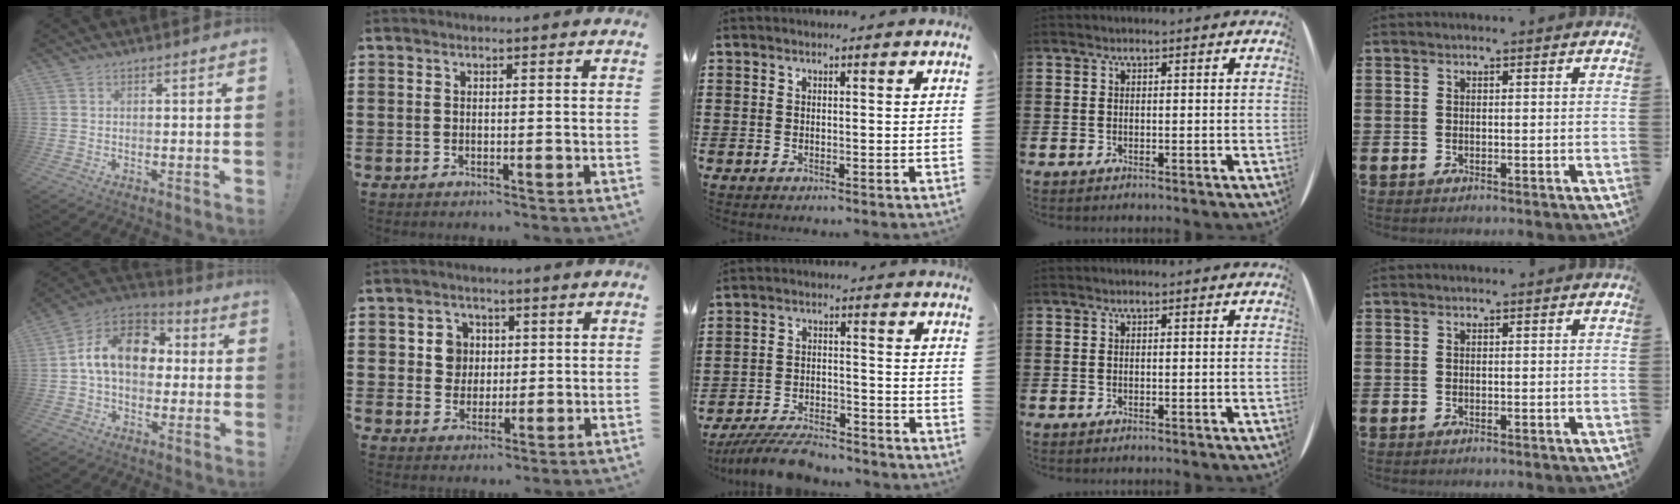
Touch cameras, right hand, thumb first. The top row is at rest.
{"thumb": {"total": 15.8, "force": [2.3, 11.0, 11.1], "torque": [-0.172, 0.018, 0.046]}, "index": {"total": 4.5, "force": [0.8, 4.2, 1.5], "torque": [-0.048, 0.015, 0.013]}, "middle": {"total": 6.7, "force": [-6.3, 1.1, 2.0], "torque": [-0.038, 0.006, -0.122]}}